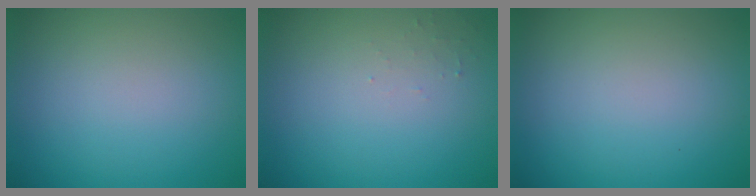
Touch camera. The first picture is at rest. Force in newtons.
{"total": 0.7, "press": 0.7, "slide": 0.2}
{"total": 0.0}